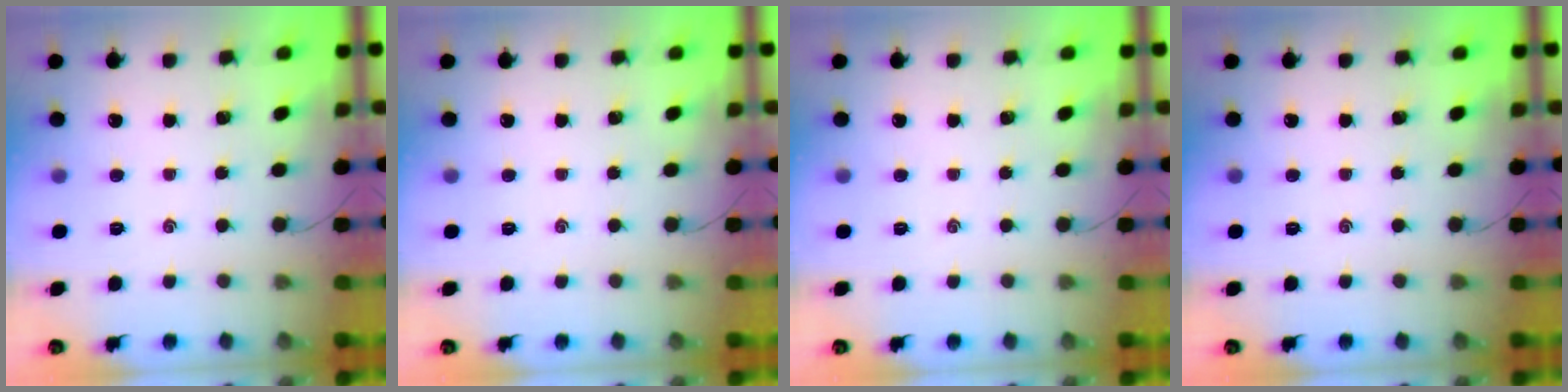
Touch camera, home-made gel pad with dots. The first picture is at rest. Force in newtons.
{"total": 0.0}
{"total": 0.0}
{"total": 0.0}